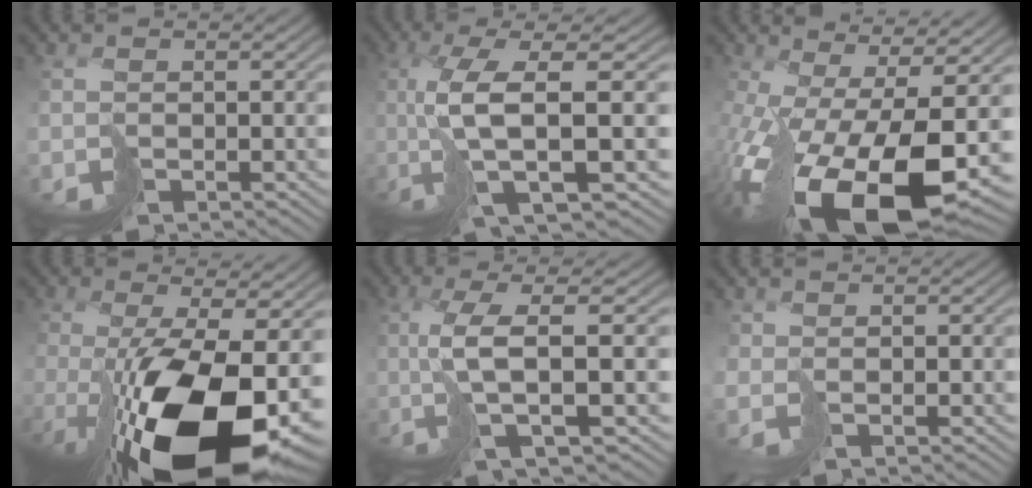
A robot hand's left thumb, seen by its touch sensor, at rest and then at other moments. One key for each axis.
{"total": 10.8, "fx": -1.1, "fy": 3.1, "fz": 10.3, "tx": -0.191, "ty": 0.001, "tz": -0.019}
{"total": 18.8, "fx": -6.6, "fy": 8.0, "fz": 15.7, "tx": -0.316, "ty": -0.058, "tz": -0.085}
{"total": 18.9, "fx": -7.0, "fy": 7.7, "fz": 15.8, "tx": -0.297, "ty": -0.056, "tz": -0.100}
{"total": 7.8, "fx": -0.1, "fy": 1.9, "fz": 7.6, "tx": -0.141, "ty": 0.011, "tz": -0.011}
{"total": 0.8, "fx": 0.3, "fy": 0.6, "fz": 0.5, "tx": -0.020, "ty": -0.007, "tz": 0.006}